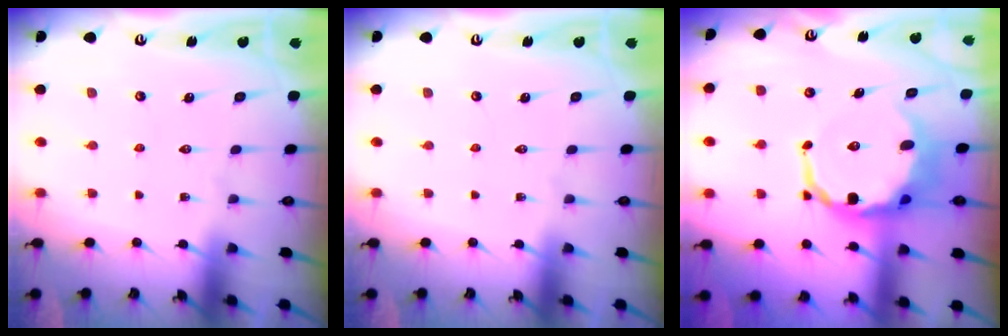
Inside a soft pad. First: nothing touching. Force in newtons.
{"total": 0.0}
{"total": 11.4, "press": 11.0, "slide": 2.8}